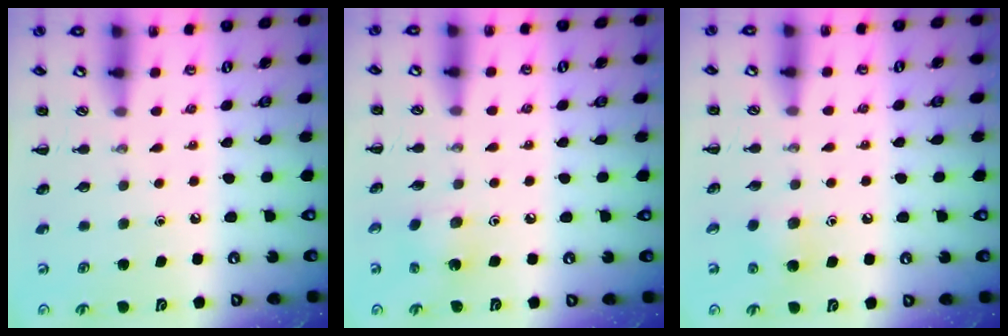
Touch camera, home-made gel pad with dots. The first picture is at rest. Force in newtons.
{"total": 1.8, "press": 1.7, "slide": 0.5}
{"total": 5.4, "press": 5.2, "slide": 1.4}